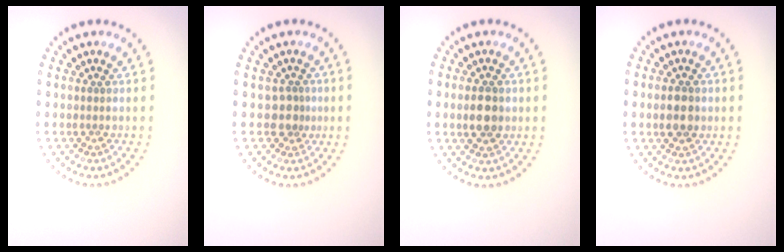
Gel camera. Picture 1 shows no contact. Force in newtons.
{"total": 1.4, "press": 1.0, "slide": 1.0}
{"total": 3.2, "press": 3.2, "slide": 0.1}
{"total": 3.0, "press": 3.0, "slide": 0.0}